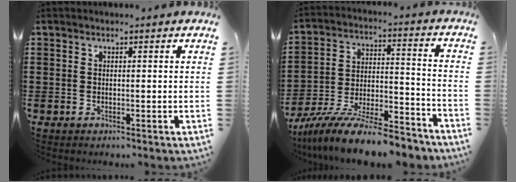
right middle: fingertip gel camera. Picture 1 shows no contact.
{"total": 12.2, "force": [-10.8, 1.4, 5.5], "torque": [-0.095, 0.028, -0.206]}